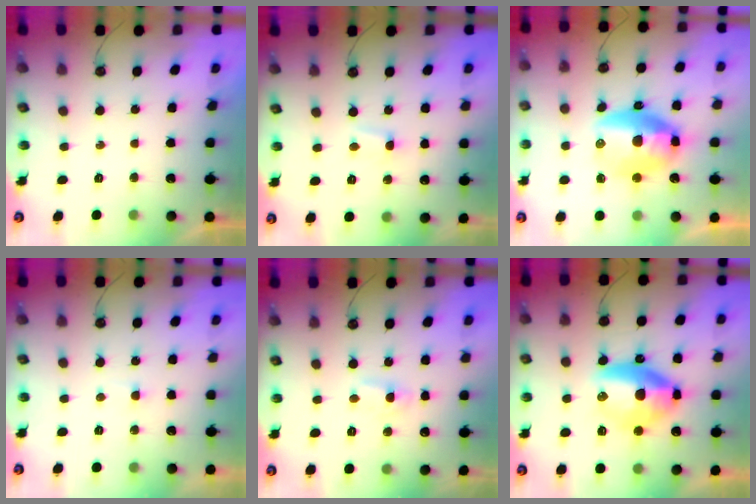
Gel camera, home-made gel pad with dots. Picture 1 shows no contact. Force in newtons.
{"total": 1.2, "press": 1.1, "slide": 0.2}
{"total": 18.1, "press": 16.0, "slide": 8.5}
{"total": 1.4, "press": 1.4, "slide": 0.3}
{"total": 2.2, "press": 2.2, "slide": 0.3}
{"total": 13.6, "press": 13.5, "slide": 1.9}